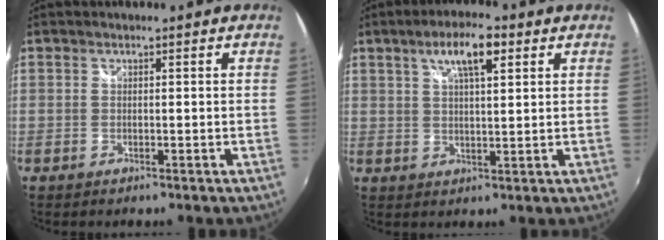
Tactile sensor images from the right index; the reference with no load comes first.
{"total": 7.3, "force": [3.6, 2.0, 6.0], "torque": [-0.102, 0.011, 0.061]}